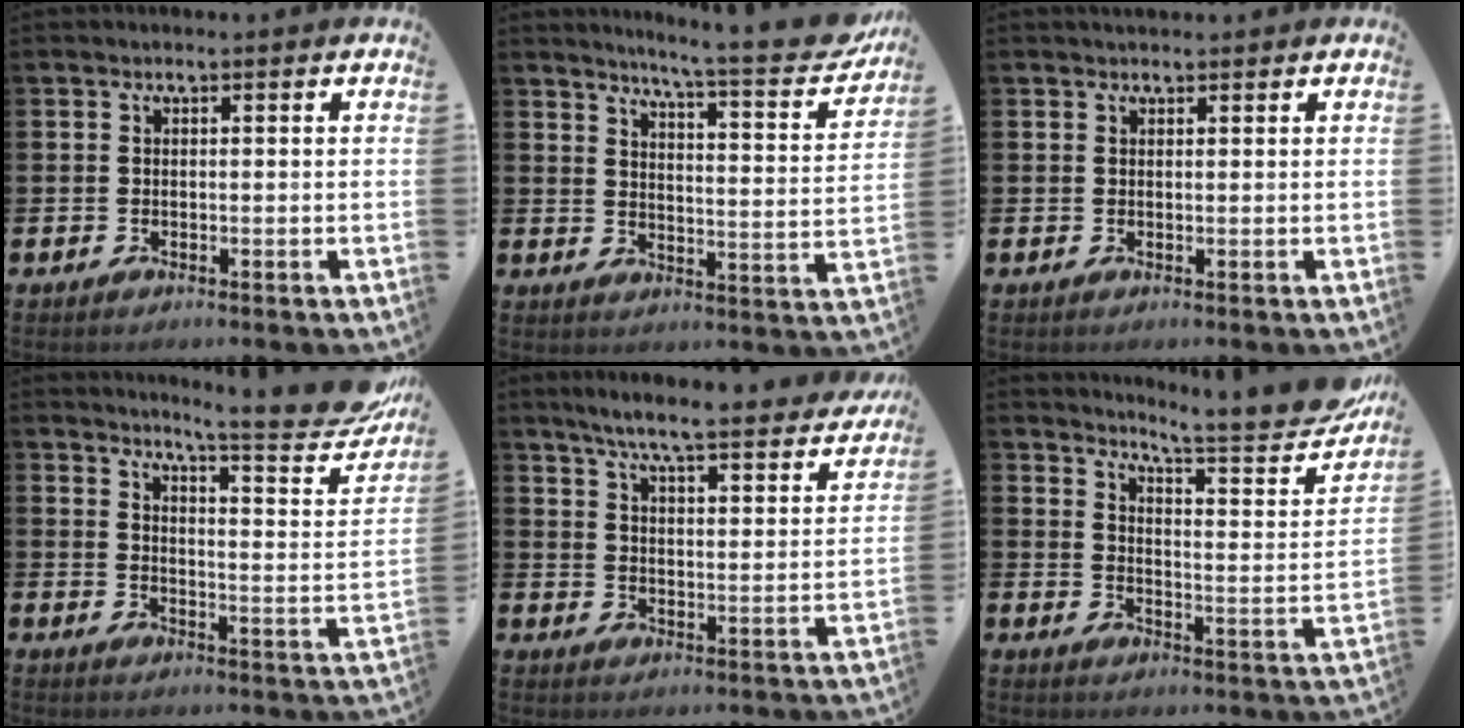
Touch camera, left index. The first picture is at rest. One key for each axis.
{"total": 6.9, "fx": 6.2, "fy": 0.0, "fz": 3.0, "tx": -0.061, "ty": -0.055, "tz": 0.096}
{"total": 1.1, "fx": 1.1, "fy": 0.3, "fz": 0.2, "tx": 0.005, "ty": 0.000, "tz": 0.018}
{"total": 7.9, "fx": 7.0, "fy": 0.4, "fz": 3.6, "tx": -0.058, "ty": -0.065, "tz": 0.109}
{"total": 6.8, "fx": 6.2, "fy": -0.1, "fz": 2.8, "tx": -0.074, "ty": -0.047, "tz": 0.101}
{"total": 8.3, "fx": 7.5, "fy": 0.3, "fz": 3.5, "tx": -0.067, "ty": -0.063, "tz": 0.119}